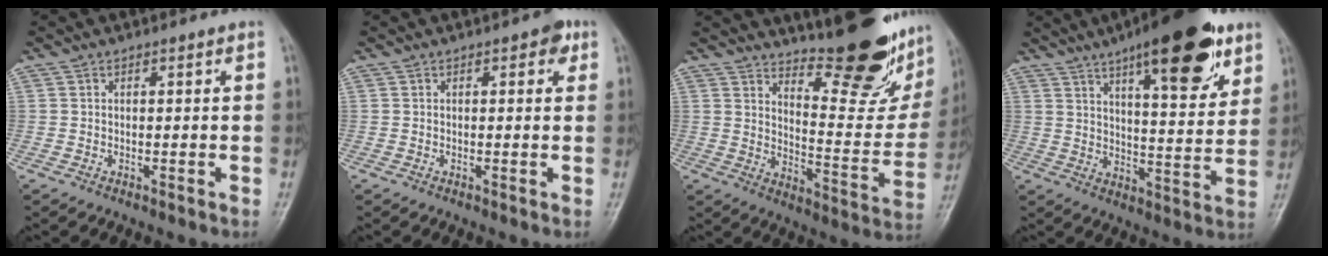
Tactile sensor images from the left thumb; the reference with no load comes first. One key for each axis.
{"total": 2.5, "fx": 1.0, "fy": 1.3, "fz": 1.8, "tx": -0.008, "ty": 0.001, "tz": 0.006}
{"total": 22.6, "fx": 18.1, "fy": 5.9, "fz": 12.1, "tx": -0.130, "ty": -0.145, "tz": 0.245}
{"total": 20.8, "fx": 12.2, "fy": 6.5, "fz": 15.6, "tx": -0.203, "ty": -0.042, "tz": 0.182}